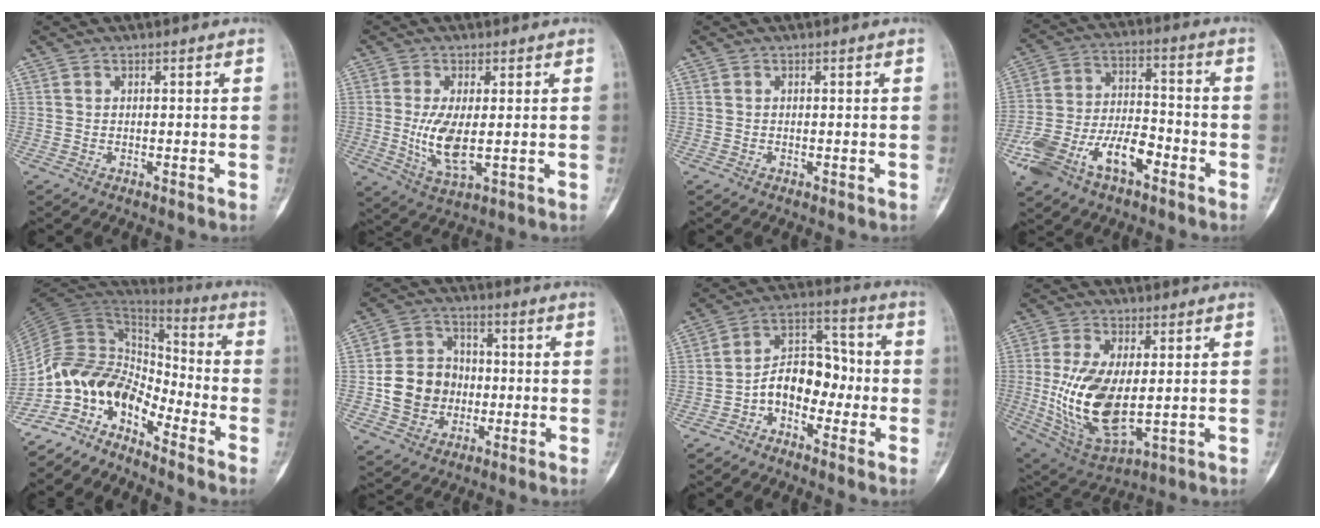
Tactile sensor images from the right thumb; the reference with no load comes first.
{"total": 7.7, "force": [-0.3, 3.0, 7.1], "torque": [-0.145, -0.017, 0.002]}
{"total": 0.0}
{"total": 15.7, "force": [-7.8, 8.1, 11.0], "torque": [-0.207, 0.051, -0.140]}
{"total": 16.2, "force": [-10.6, 8.2, 9.2], "torque": [-0.153, 0.092, -0.205]}
{"total": 12.2, "force": [-1.5, 10.5, 5.9], "torque": [-0.078, 0.023, -0.028]}
{"total": 10.4, "force": [-3.2, 7.1, 6.9], "torque": [-0.091, 0.059, -0.066]}
{"total": 16.0, "force": [-0.3, 7.8, 13.9], "torque": [-0.271, -0.014, 0.014]}